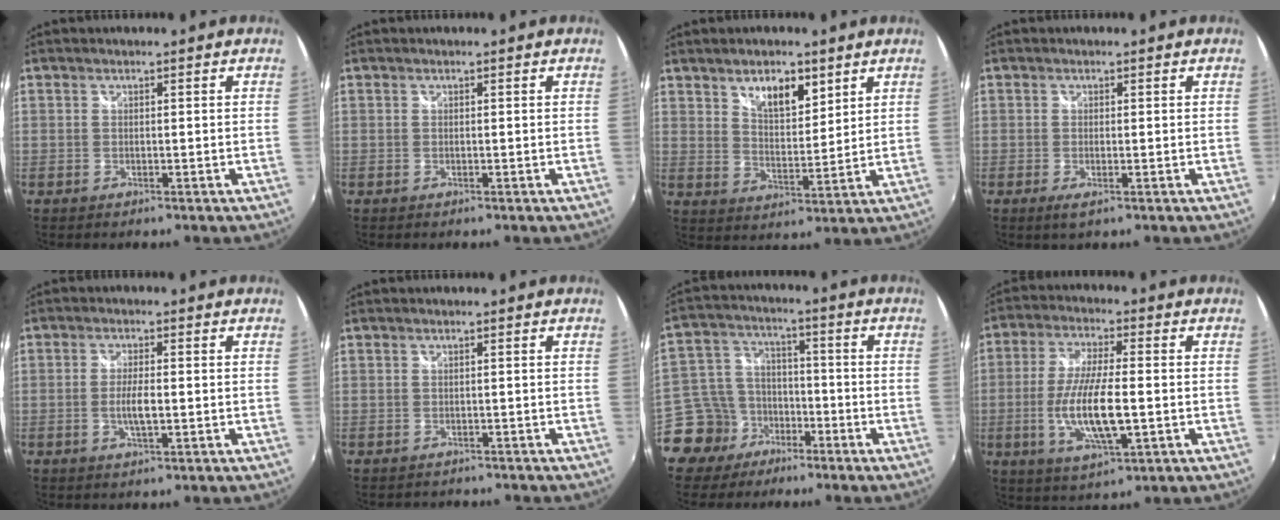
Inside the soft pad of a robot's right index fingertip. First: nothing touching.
{"total": 0.0}
{"total": 7.6, "force": [4.9, 3.4, 4.7], "torque": [-0.066, 0.001, 0.085]}
{"total": 1.9, "force": [-0.7, 0.2, 1.8], "torque": [-0.034, -0.006, -0.009]}
{"total": 3.8, "force": [-0.8, 0.7, 3.7], "torque": [-0.070, -0.003, -0.015]}
{"total": 1.8, "force": [-1.5, 1.0, 0.1], "torque": [-0.004, -0.001, -0.020]}
{"total": 10.3, "force": [-6.5, 7.7, 2.0], "torque": [-0.070, 0.030, -0.113]}
{"total": 12.9, "force": [-2.7, 3.2, 12.2], "torque": [-0.242, -0.011, -0.049]}